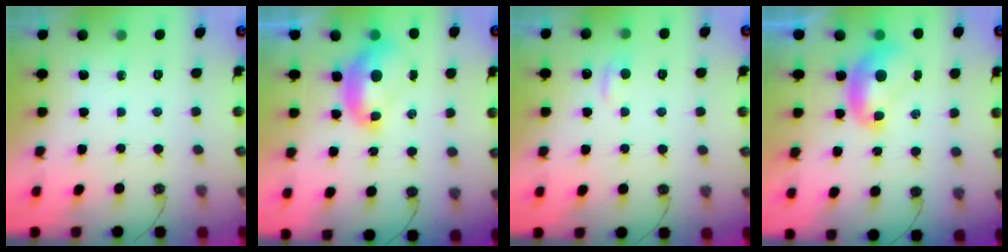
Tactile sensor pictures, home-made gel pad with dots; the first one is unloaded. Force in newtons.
{"total": 2.2, "press": 2.1, "slide": 0.6}
{"total": 1.1, "press": 0.9, "slide": 0.6}
{"total": 1.6, "press": 1.5, "slide": 0.1}